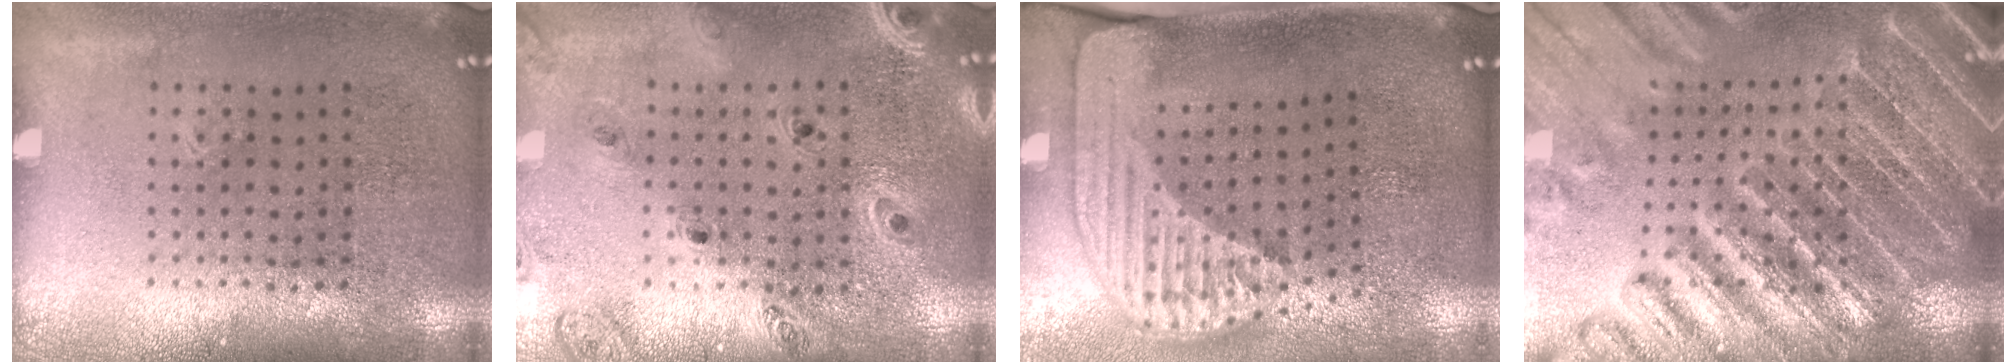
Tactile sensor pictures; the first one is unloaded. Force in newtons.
{"total": 1.4, "press": 1.3, "slide": 0.2}
{"total": 2.4, "press": 1.8, "slide": 1.7}
{"total": 4.5, "press": 4.1, "slide": 1.9}